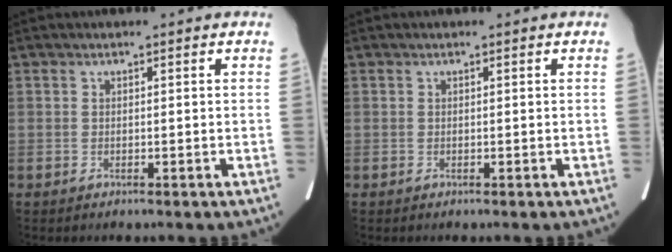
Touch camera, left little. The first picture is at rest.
{"total": 0.0}